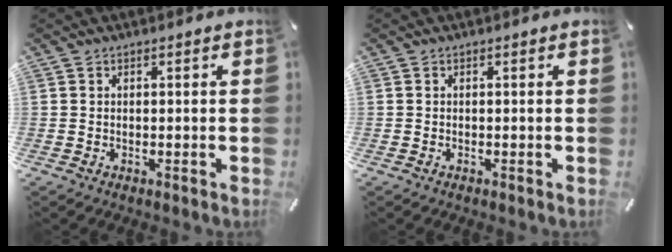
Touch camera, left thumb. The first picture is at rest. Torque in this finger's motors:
{"motor_torque": [-0.28, -0.34, -0.18, 0.10, 0.00]}